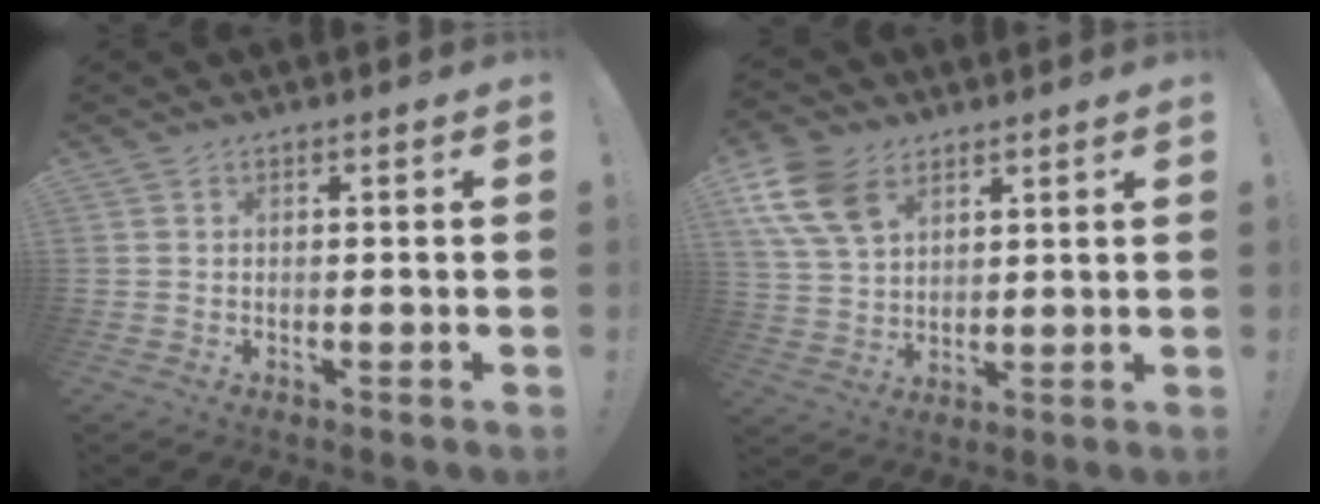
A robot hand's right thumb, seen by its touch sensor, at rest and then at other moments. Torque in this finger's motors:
{"motor_torque": [0.72, 1.69, 0.33, -0.06, 0.06]}